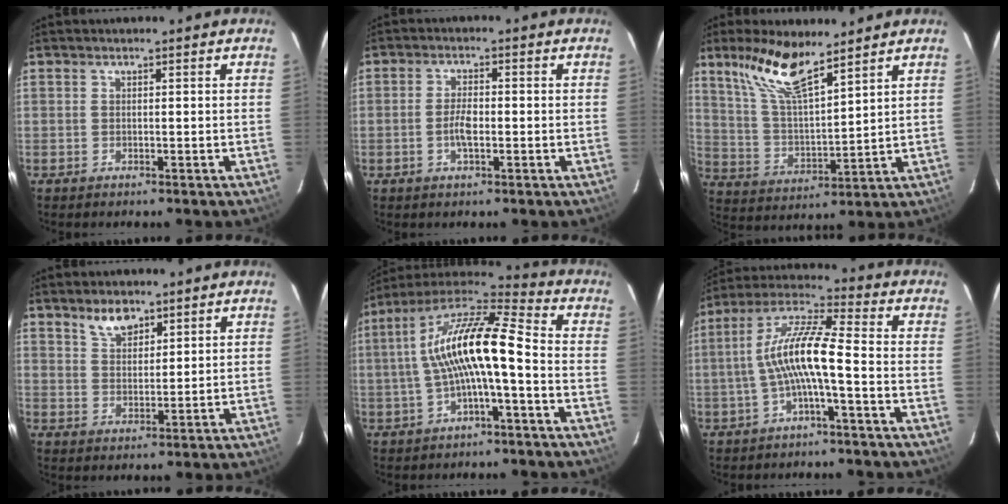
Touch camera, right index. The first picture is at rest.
{"total": 3.9, "force": [-1.0, 1.5, 3.4], "torque": [-0.070, 0.002, -0.018]}
{"total": 12.2, "force": [9.0, 2.6, 7.9], "torque": [-0.154, 0.009, 0.182]}
{"total": 5.0, "force": [3.7, 2.3, 2.4], "torque": [-0.038, 0.003, 0.068]}
{"total": 14.9, "force": [-1.4, 3.0, 14.6], "torque": [-0.269, 0.019, -0.030]}
{"total": 10.3, "force": [-2.3, 1.2, 10.0], "torque": [-0.210, 0.018, -0.045]}